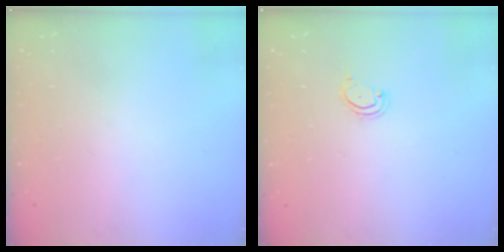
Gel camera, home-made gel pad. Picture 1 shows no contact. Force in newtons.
{"total": 2.5, "press": 2.5, "slide": 0.2}